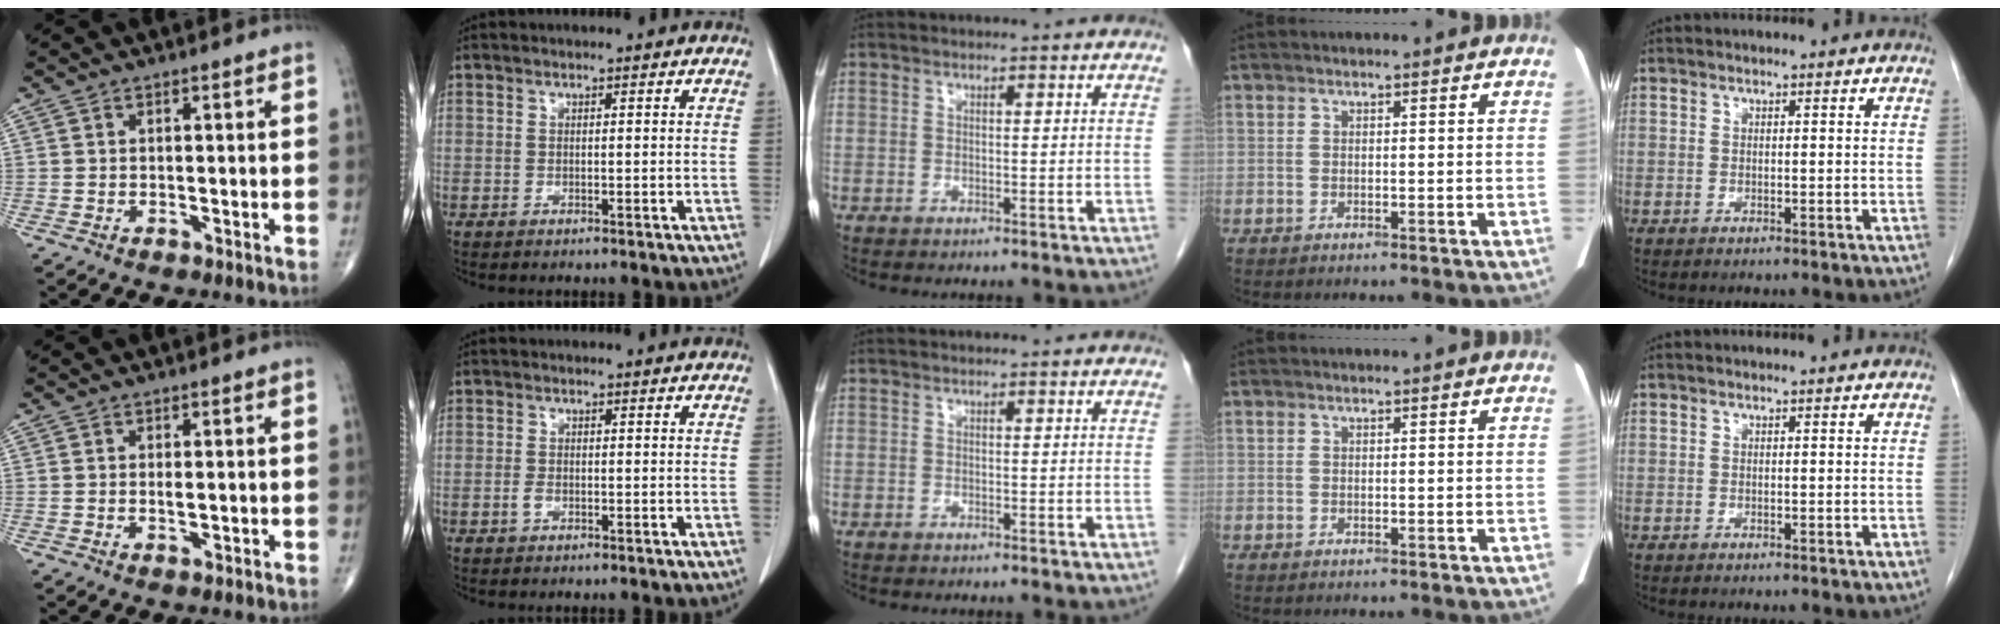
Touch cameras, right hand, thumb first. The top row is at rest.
{"thumb": {"total": 1.3, "force": [0.0, 0.5, 1.2], "torque": [-0.022, -0.003, 0.000]}, "index": {"total": 1.0, "force": [-0.5, 0.5, 0.8], "torque": [-0.017, 0.001, -0.008]}}